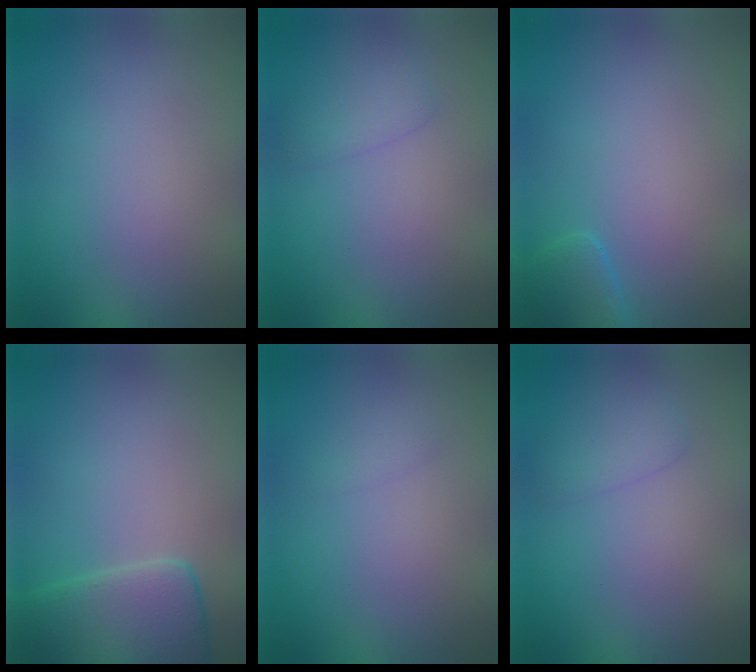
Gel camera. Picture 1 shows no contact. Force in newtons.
{"total": 1.8, "press": 1.8, "slide": 0.0}
{"total": 2.1, "press": 2.1, "slide": 0.2}
{"total": 6.4, "press": 6.4, "slide": 0.5}
{"total": 0.6, "press": 0.6, "slide": 0.0}
{"total": 1.8, "press": 1.8, "slide": 0.0}